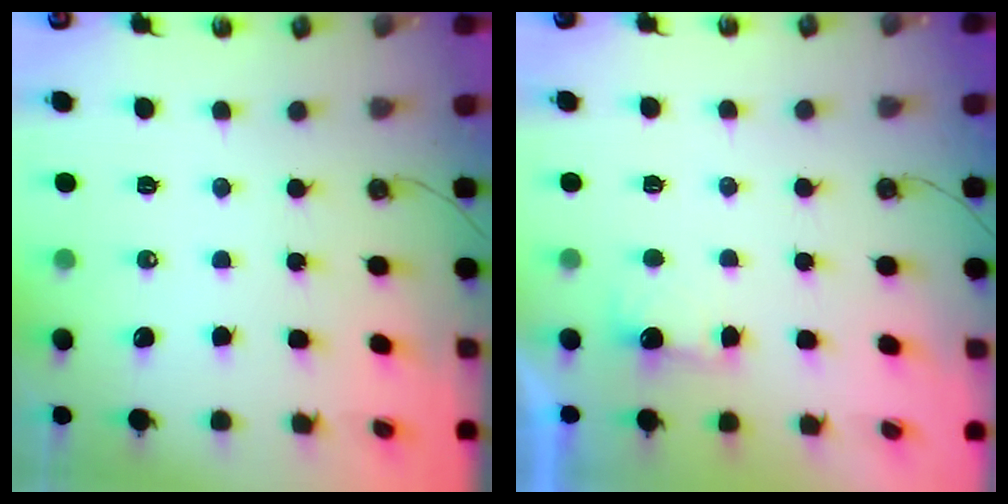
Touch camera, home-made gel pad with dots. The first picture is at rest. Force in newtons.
{"total": 1.1, "press": 0.8, "slide": 0.7}